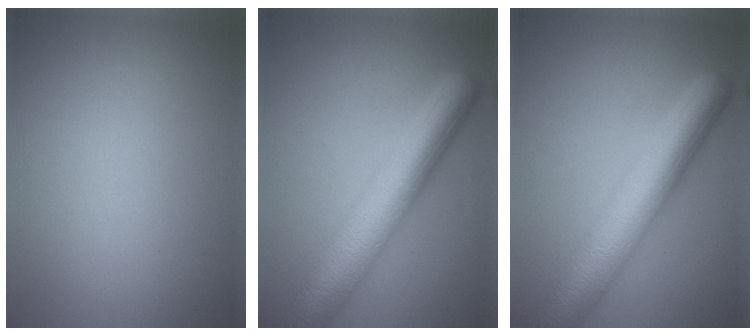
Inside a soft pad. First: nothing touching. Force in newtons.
{"total": 8.3, "press": 8.3, "slide": 0.2}
{"total": 8.3, "press": 8.3, "slide": 0.2}